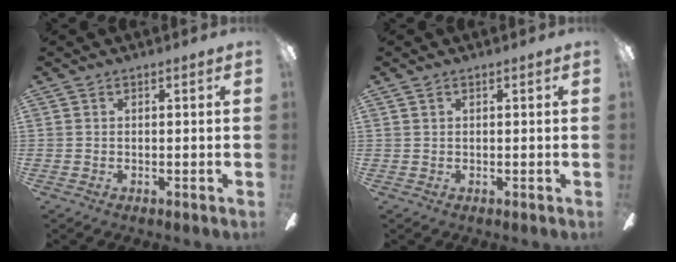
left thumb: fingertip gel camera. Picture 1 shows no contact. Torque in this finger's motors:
{"motor_torque": [0.17, -0.10, 0.28, -0.04, -0.01]}